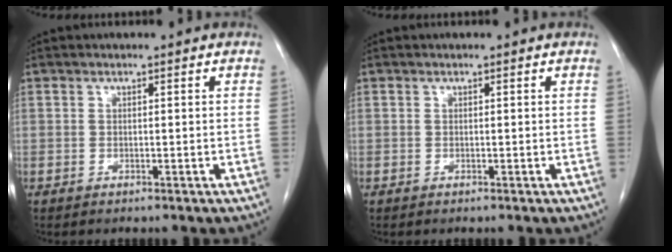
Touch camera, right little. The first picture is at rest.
{"total": 0.0}